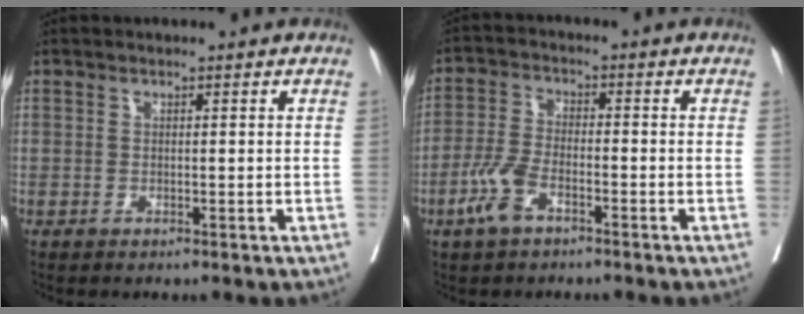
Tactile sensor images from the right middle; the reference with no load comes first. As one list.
[{"total": 5.7, "force": [-3.2, 2.2, 4.2], "torque": [-0.100, -0.003, -0.066]}]